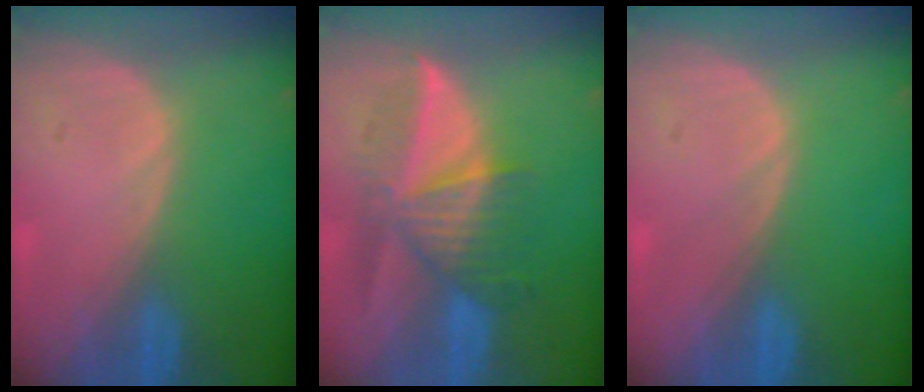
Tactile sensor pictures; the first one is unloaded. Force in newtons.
{"total": 7.7, "press": 7.4, "slide": 2.0}
{"total": 0.0}